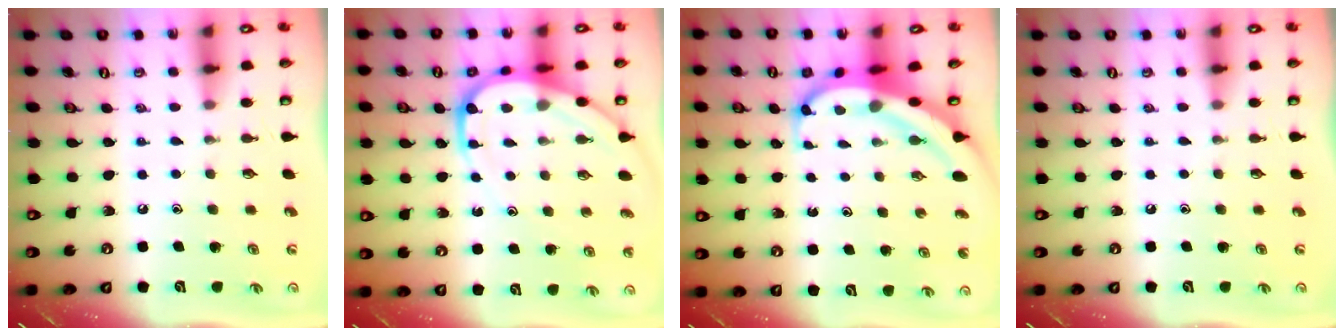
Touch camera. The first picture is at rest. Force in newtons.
{"total": 11.8, "press": 11.7, "slide": 1.0}
{"total": 8.9, "press": 8.8, "slide": 0.9}
{"total": 0.0}